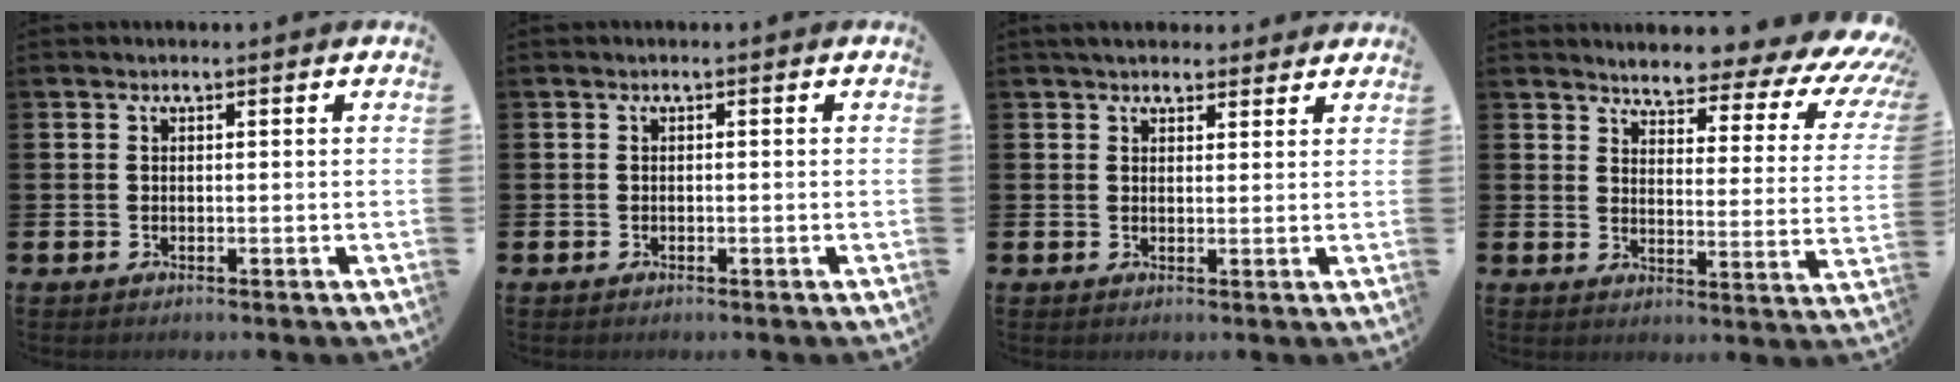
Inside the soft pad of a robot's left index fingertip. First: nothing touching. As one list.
[{"total": 0.0}, {"total": 3.2, "force": [3.0, 1.1, 0.2], "torque": [0.002, -0.011, 0.053]}, {"total": 5.0, "force": [4.3, 1.4, 2.2], "torque": [-0.044, -0.043, 0.061]}]